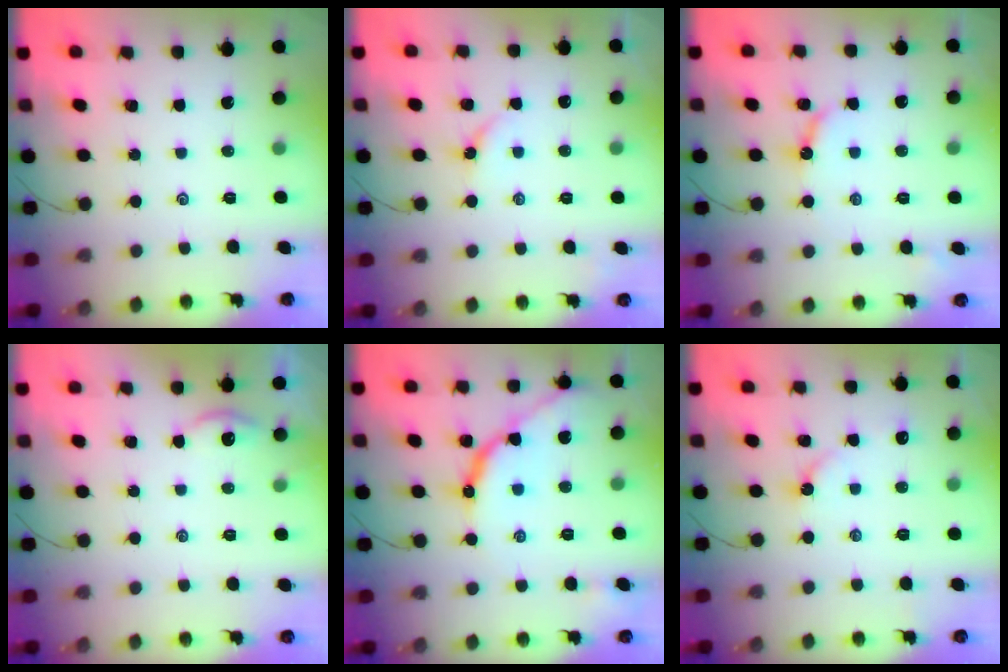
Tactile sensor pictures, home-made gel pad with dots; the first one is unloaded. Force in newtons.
{"total": 3.4, "press": 3.4, "slide": 0.6}
{"total": 5.6, "press": 5.6, "slide": 0.6}
{"total": 1.9, "press": 1.9, "slide": 0.2}
{"total": 11.2, "press": 11.2, "slide": 0.6}
{"total": 2.2, "press": 2.2, "slide": 0.4}